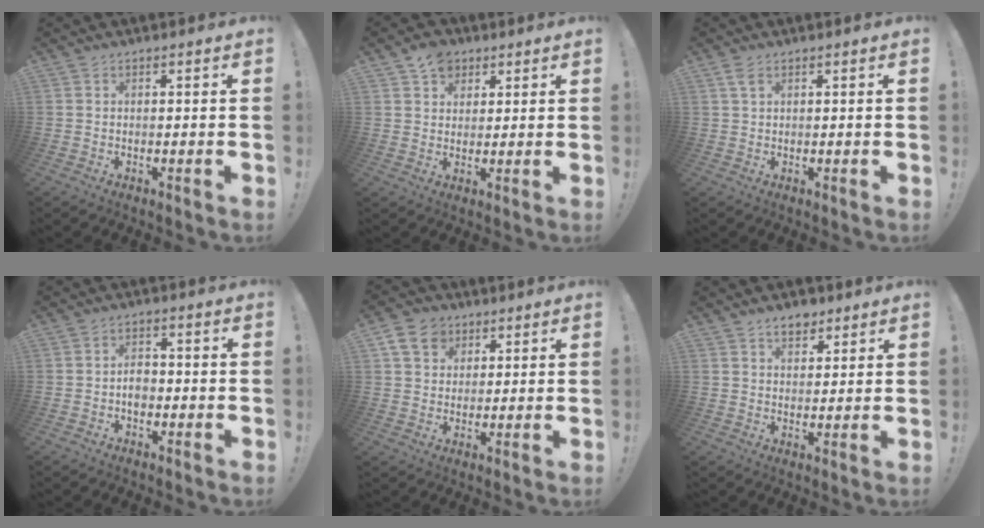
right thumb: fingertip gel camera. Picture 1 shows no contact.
{"total": 6.7, "force": [3.9, 5.1, 1.9], "torque": [-0.028, -0.012, 0.075]}
{"total": 2.4, "force": [1.3, 1.1, 1.7], "torque": [-0.033, 0.000, 0.025]}
{"total": 5.5, "force": [-1.0, 4.0, 3.6], "torque": [-0.052, 0.002, -0.022]}
{"total": 9.1, "force": [4.3, 7.3, 3.2], "torque": [-0.050, -0.014, 0.086]}
{"total": 5.8, "force": [3.9, 3.7, 2.2], "torque": [-0.017, -0.018, 0.069]}